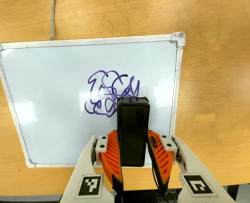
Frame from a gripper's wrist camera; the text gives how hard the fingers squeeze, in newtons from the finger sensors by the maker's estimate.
{"total": 4.1, "left": 2.7, "right": 5.5}